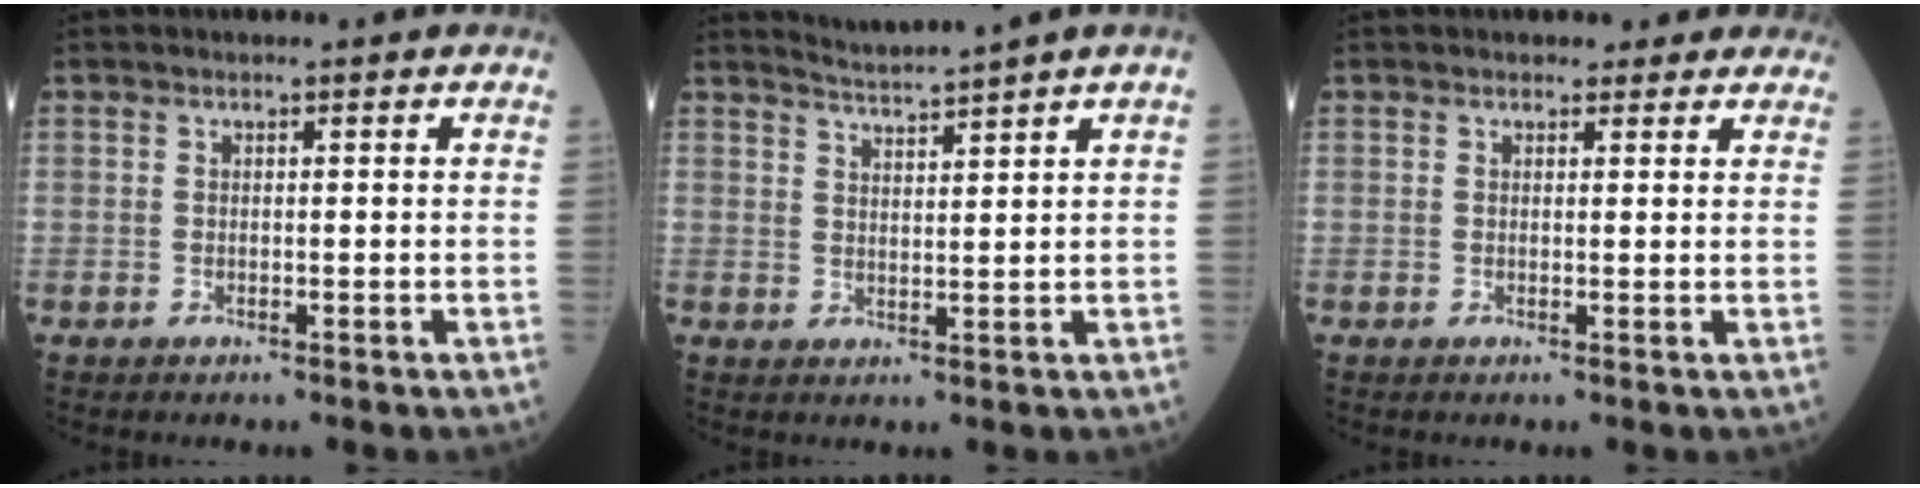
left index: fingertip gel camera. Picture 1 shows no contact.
{"total": 3.5, "force": [3.0, -1.7, 0.3], "torque": [-0.008, -0.008, 0.059]}
{"total": 3.3, "force": [2.8, 1.7, 0.5], "torque": [0.008, 0.006, 0.021]}